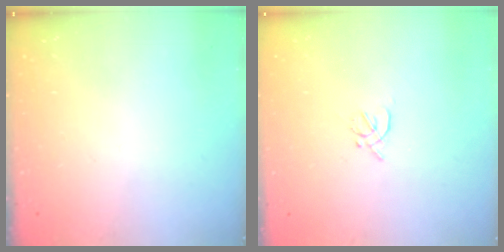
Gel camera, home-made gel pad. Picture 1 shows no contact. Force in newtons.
{"total": 1.9, "press": 1.8, "slide": 0.5}